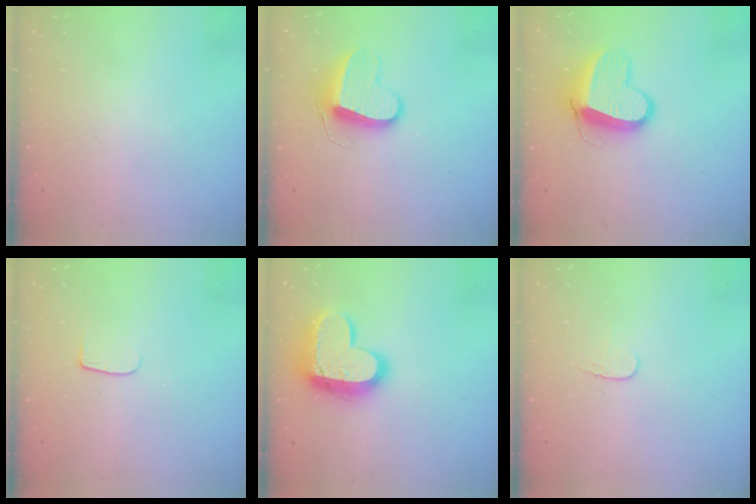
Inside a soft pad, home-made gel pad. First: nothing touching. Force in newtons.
{"total": 10.0, "press": 10.0, "slide": 0.6}
{"total": 11.5, "press": 11.4, "slide": 1.3}
{"total": 5.3, "press": 5.2, "slide": 0.6}
{"total": 17.0, "press": 16.9, "slide": 1.1}
{"total": 3.8, "press": 3.8, "slide": 0.4}